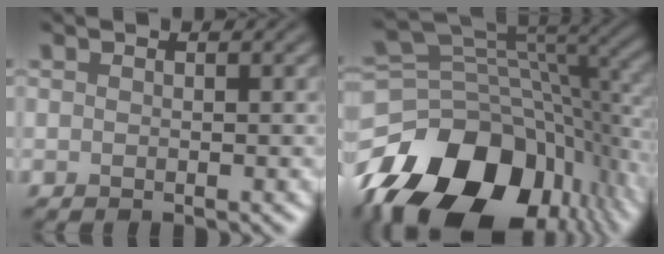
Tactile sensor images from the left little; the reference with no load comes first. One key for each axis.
{"total": 16.0, "fx": -8.7, "fy": 9.6, "fz": 9.5, "tx": -0.186, "ty": -0.001, "tz": -0.149}